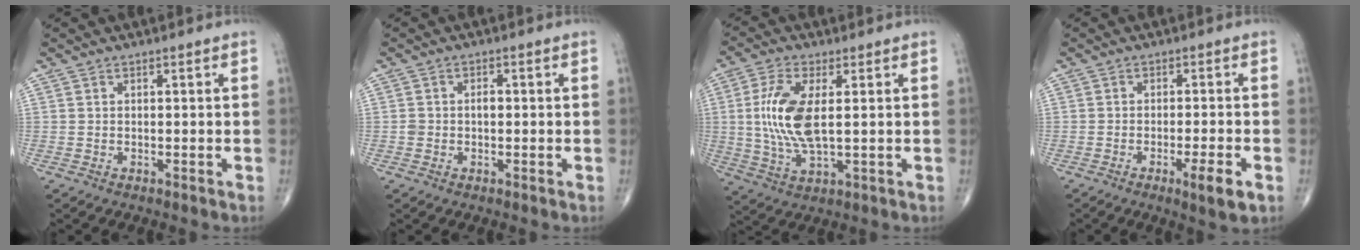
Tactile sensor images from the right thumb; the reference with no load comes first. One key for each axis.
{"total": 2.0, "fx": -0.2, "fy": 1.5, "fz": 1.3, "tx": -0.019, "ty": 0.007, "tz": -0.003}
{"total": 11.0, "fx": 1.2, "fy": 4.4, "fz": 10.0, "tx": -0.223, "ty": -0.009, "tz": 0.027}
{"total": 5.3, "fx": -2.4, "fy": 0.7, "fz": 4.7, "tx": -0.075, "ty": -0.001, "tz": -0.037}